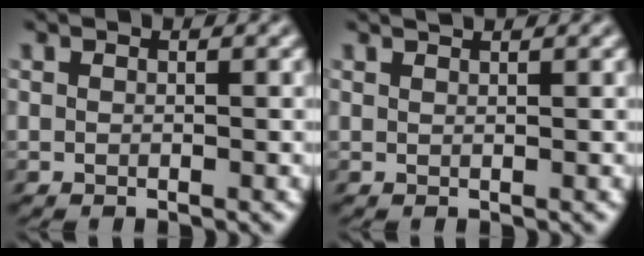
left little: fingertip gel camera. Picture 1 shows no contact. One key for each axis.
{"total": 1.0, "fx": 1.0, "fy": 0.0, "fz": 0.3, "tx": 0.002, "ty": 0.008, "tz": 0.011}